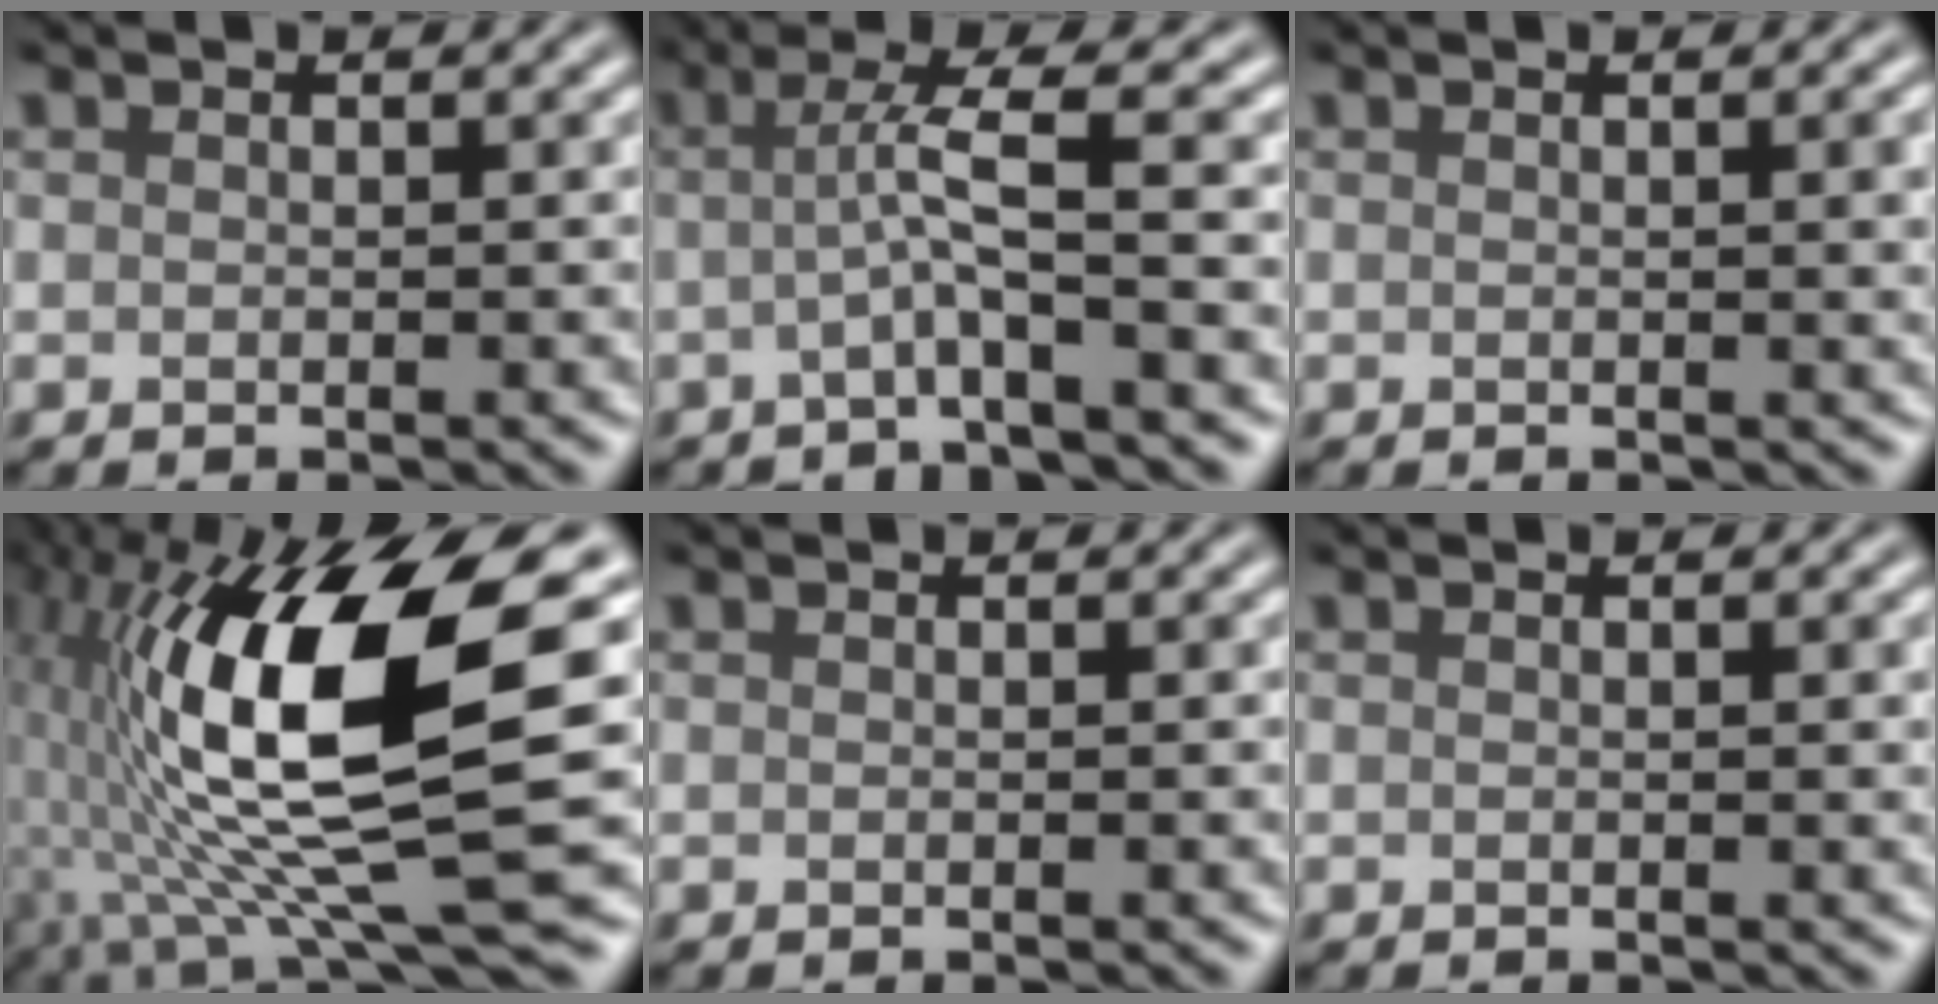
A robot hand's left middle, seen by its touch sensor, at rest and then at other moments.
{"total": 3.7, "force": [-0.4, 0.0, 3.7], "torque": [-0.071, 0.007, -0.006]}
{"total": 2.6, "force": [0.2, 0.8, 2.4], "torque": [-0.018, 0.010, 0.004]}
{"total": 15.4, "force": [0.8, 4.5, 14.6], "torque": [-0.270, 0.005, 0.019]}
{"total": 0.0}
{"total": 1.1, "force": [0.1, 0.3, 1.1], "torque": [-0.011, 0.005, 0.002]}